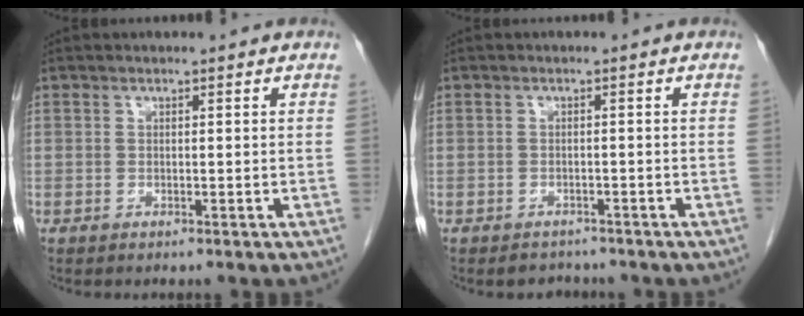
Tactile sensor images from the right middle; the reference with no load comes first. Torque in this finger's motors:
{"motor_torque": [0.02, -0.01, 0.00, 0.00]}